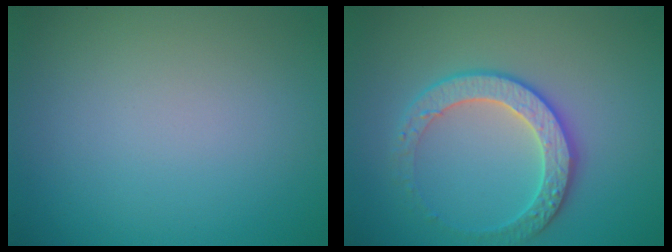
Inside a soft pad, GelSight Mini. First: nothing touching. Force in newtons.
{"total": 3.7, "press": 3.6, "slide": 0.9}